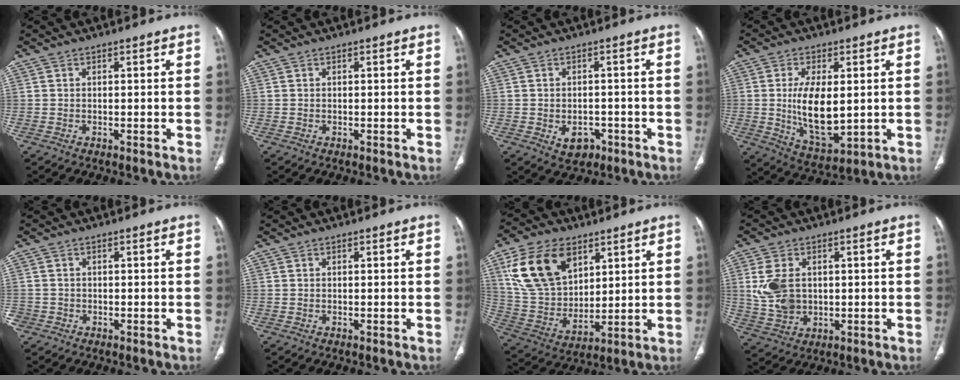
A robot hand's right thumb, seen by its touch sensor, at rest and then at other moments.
{"total": 0.0}
{"total": 4.6, "force": [-1.8, 3.4, 2.5], "torque": [-0.023, 0.010, -0.015]}
{"total": 12.1, "force": [0.4, 5.8, 10.6], "torque": [-0.179, -0.022, 0.022]}
{"total": 1.9, "force": [-0.7, 1.7, 0.3], "torque": [0.001, 0.007, -0.013]}
{"total": 0.0}
{"total": 17.9, "force": [8.2, 11.2, 11.4], "torque": [-0.191, -0.025, 0.168]}
{"total": 8.9, "force": [1.3, 6.4, 6.1], "torque": [-0.116, -0.004, 0.039]}